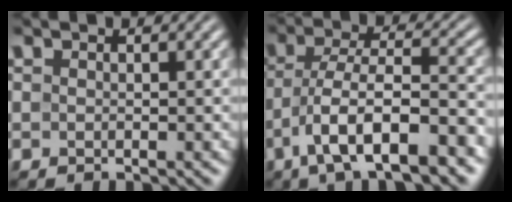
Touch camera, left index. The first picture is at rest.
{"total": 10.1, "force": [-5.2, 3.3, 8.0], "torque": [-0.141, -0.001, -0.092]}